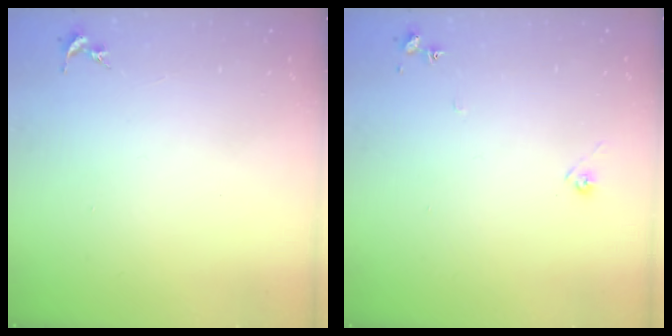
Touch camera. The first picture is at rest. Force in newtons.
{"total": 6.2, "press": 6.2, "slide": 0.6}